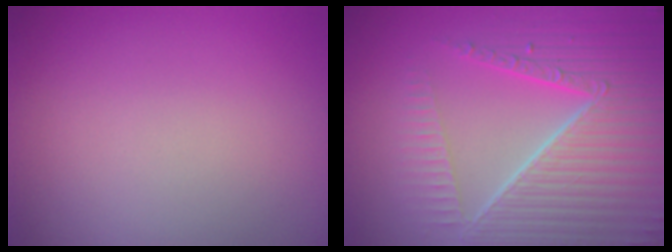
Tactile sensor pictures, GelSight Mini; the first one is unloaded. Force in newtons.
{"total": 8.8, "press": 6.2, "slide": 6.2}